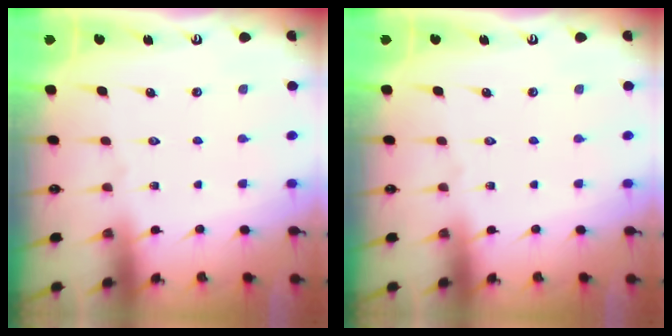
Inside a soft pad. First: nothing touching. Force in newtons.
{"total": 0.0}